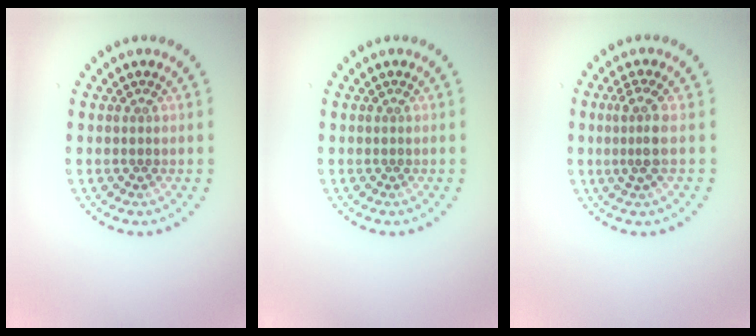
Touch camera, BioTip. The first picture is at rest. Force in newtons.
{"total": 0.0}
{"total": 2.4, "press": 1.7, "slide": 1.6}